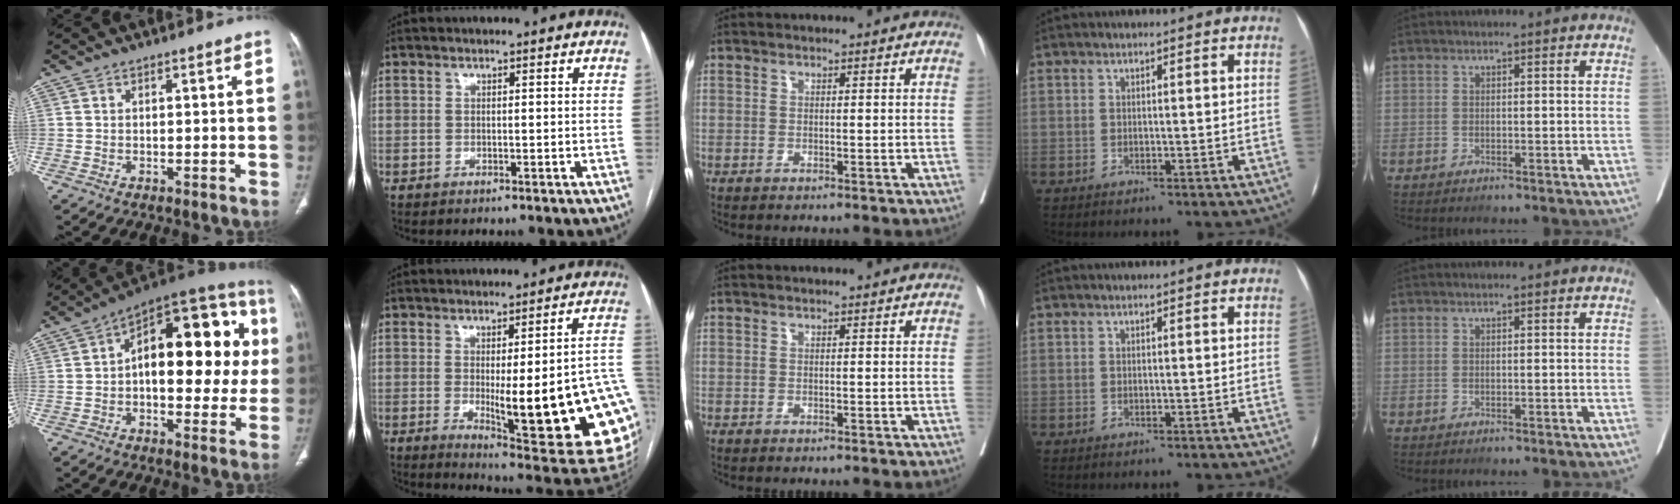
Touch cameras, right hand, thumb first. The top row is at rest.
{"thumb": {"total": 24.8, "force": [2.6, 12.5, 21.3], "torque": [-0.255, 0.038, 0.026]}, "index": {"total": 23.7, "force": [-4.1, 3.6, 23.1], "torque": [-0.196, -0.017, -0.039]}}